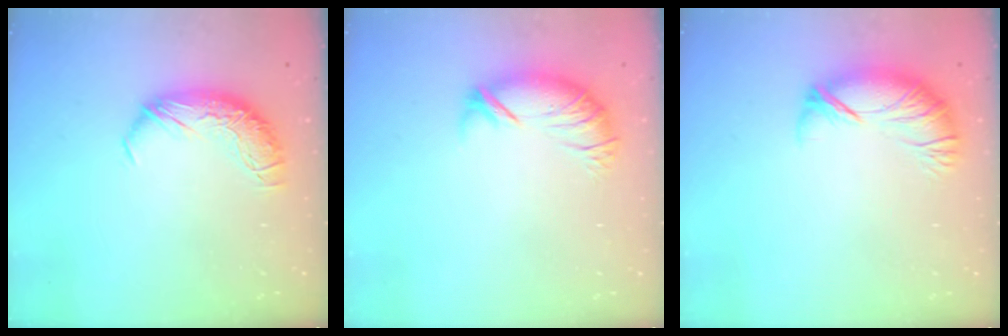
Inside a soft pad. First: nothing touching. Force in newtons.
{"total": 2.6, "press": 1.5, "slide": 2.1}
{"total": 3.6, "press": 2.9, "slide": 2.0}